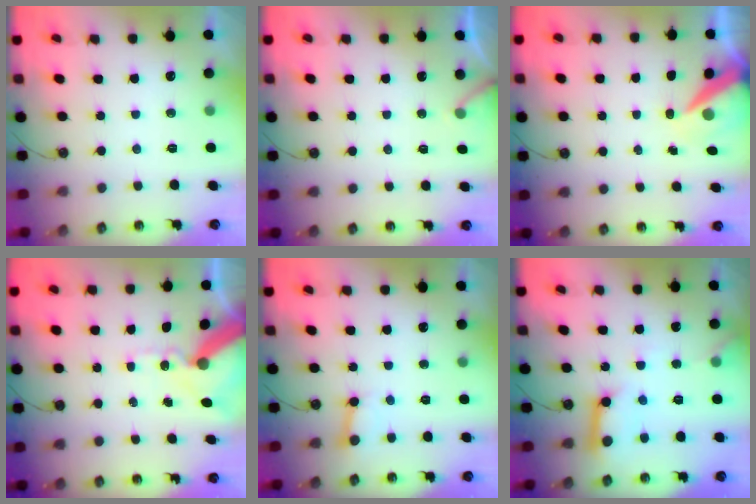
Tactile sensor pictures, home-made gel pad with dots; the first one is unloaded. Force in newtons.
{"total": 3.7, "press": 3.6, "slide": 0.3}
{"total": 8.4, "press": 8.3, "slide": 0.5}
{"total": 13.5, "press": 13.4, "slide": 1.9}
{"total": 5.0, "press": 5.0, "slide": 0.5}
{"total": 10.8, "press": 10.7, "slide": 0.9}